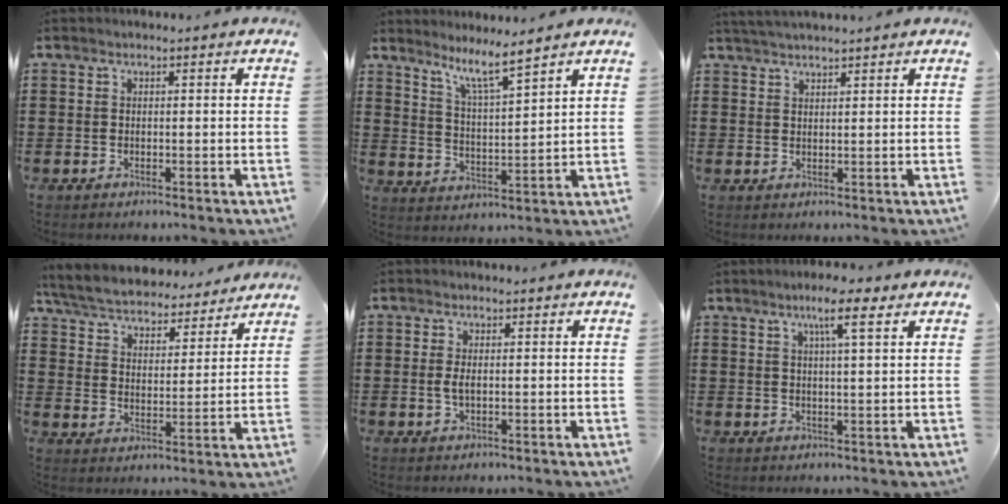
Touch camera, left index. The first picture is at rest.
{"total": 6.6, "force": [5.6, -0.1, 3.4], "torque": [-0.086, -0.026, 0.096]}
{"total": 2.2, "force": [2.1, -0.2, 0.4], "torque": [-0.012, -0.001, 0.041]}
{"total": 5.8, "force": [5.7, 0.4, 1.1], "torque": [-0.048, -0.037, 0.097]}
{"total": 2.2, "force": [0.0, 1.0, 1.9], "torque": [-0.046, -0.001, -0.003]}
{"total": 6.3, "force": [3.8, 0.7, 5.0], "torque": [-0.091, 0.000, 0.059]}